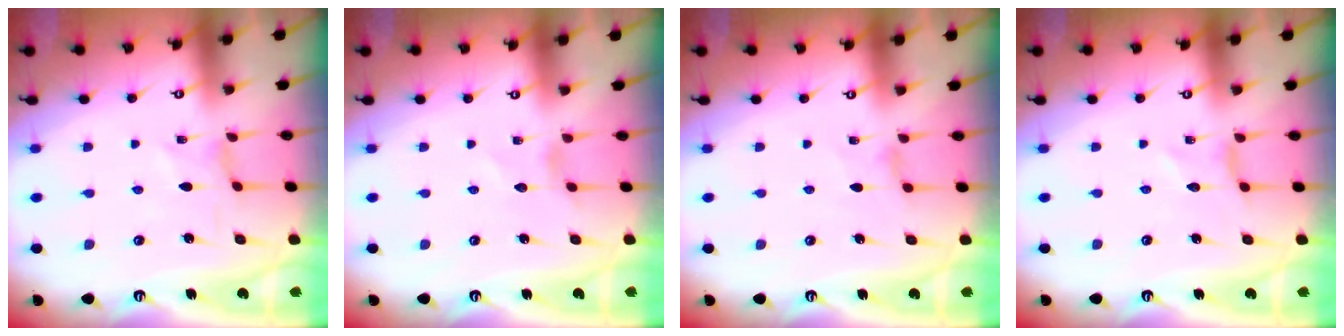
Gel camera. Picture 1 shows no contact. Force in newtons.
{"total": 0.9, "press": 0.9, "slide": 0.1}
{"total": 0.7, "press": 0.6, "slide": 0.3}
{"total": 0.0}